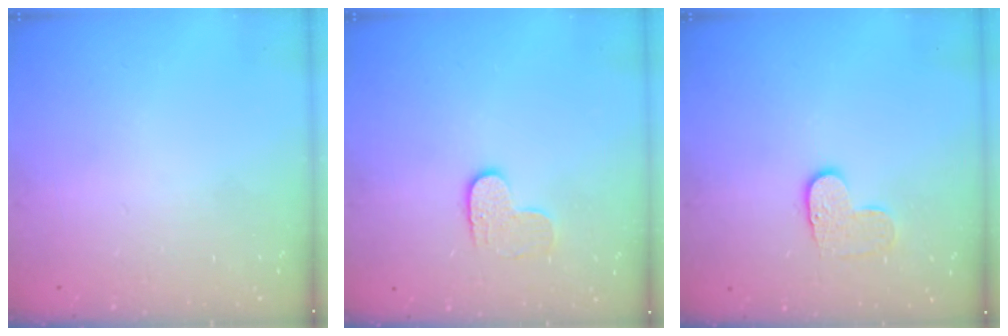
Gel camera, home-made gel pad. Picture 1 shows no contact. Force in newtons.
{"total": 6.2, "press": 6.2, "slide": 0.3}
{"total": 6.4, "press": 6.4, "slide": 0.4}